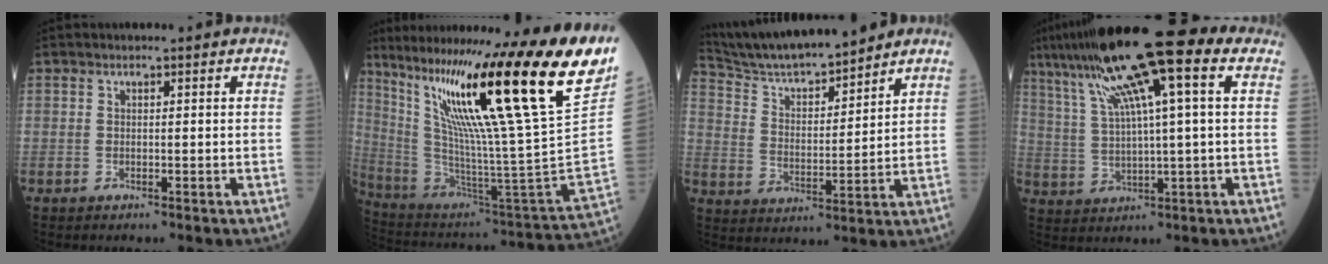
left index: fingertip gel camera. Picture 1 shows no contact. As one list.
[{"total": 33.0, "force": [20.2, -1.5, 26.1], "torque": [-0.398, -0.048, 0.322]}, {"total": 13.6, "force": [12.6, 0.8, 5.0], "torque": [-0.095, 0.010, 0.226]}, {"total": 16.9, "force": [8.5, 1.3, 14.5], "torque": [-0.254, 0.038, 0.141]}]